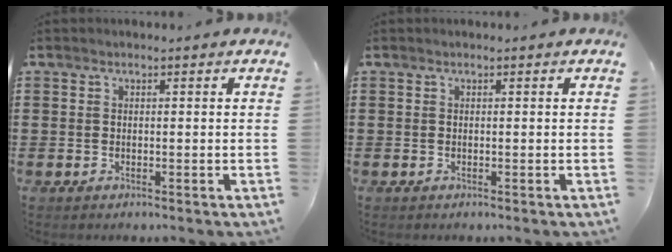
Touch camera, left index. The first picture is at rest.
{"total": 0.0}